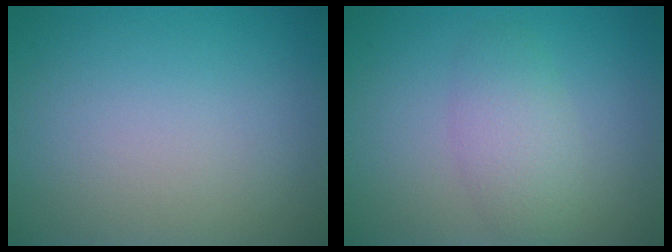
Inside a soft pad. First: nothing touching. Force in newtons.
{"total": 3.0, "press": 3.0, "slide": 0.2}